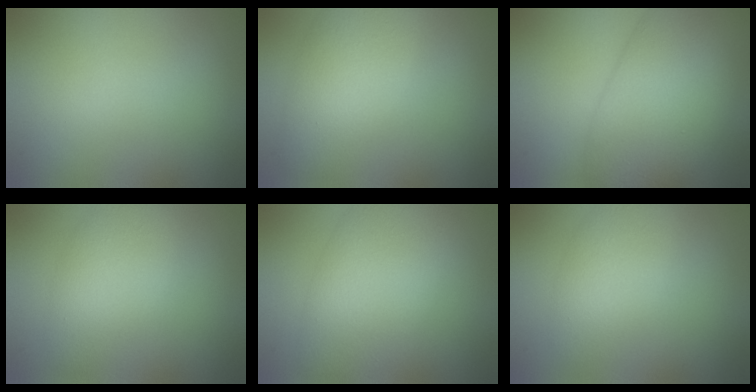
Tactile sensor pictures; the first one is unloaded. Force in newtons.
{"total": 5.3, "press": 5.3, "slide": 0.3}
{"total": 10.5, "press": 10.5, "slide": 0.3}
{"total": 4.5, "press": 4.5, "slide": 0.2}
{"total": 7.3, "press": 7.3, "slide": 0.5}
{"total": 3.7, "press": 3.7, "slide": 0.1}